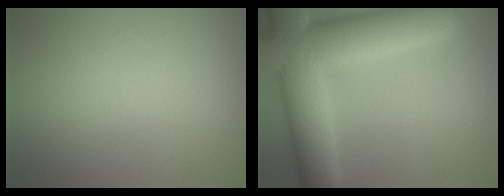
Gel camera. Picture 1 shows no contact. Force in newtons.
{"total": 12.0, "press": 11.9, "slide": 1.0}